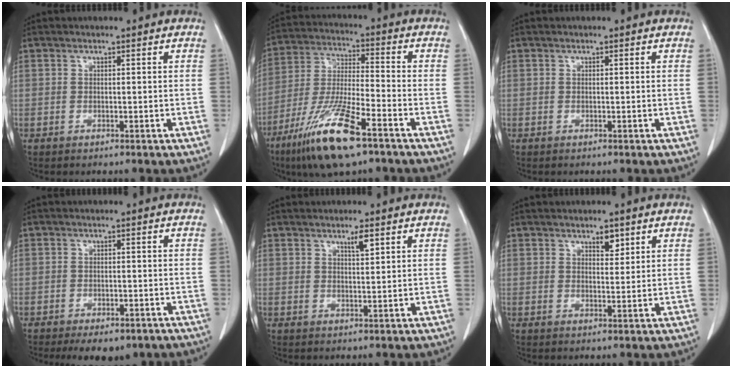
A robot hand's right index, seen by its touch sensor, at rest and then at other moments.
{"total": 15.0, "force": [-9.1, 2.0, 11.8], "torque": [-0.246, -0.036, -0.168]}
{"total": 0.0}
{"total": 6.6, "force": [-4.8, 3.3, 3.1], "torque": [-0.031, 0.000, -0.061]}
{"total": 2.1, "force": [1.3, 0.2, 1.6], "torque": [-0.032, -0.003, 0.025]}
{"total": 2.3, "force": [1.5, 0.9, 1.4], "torque": [-0.021, -0.005, 0.026]}